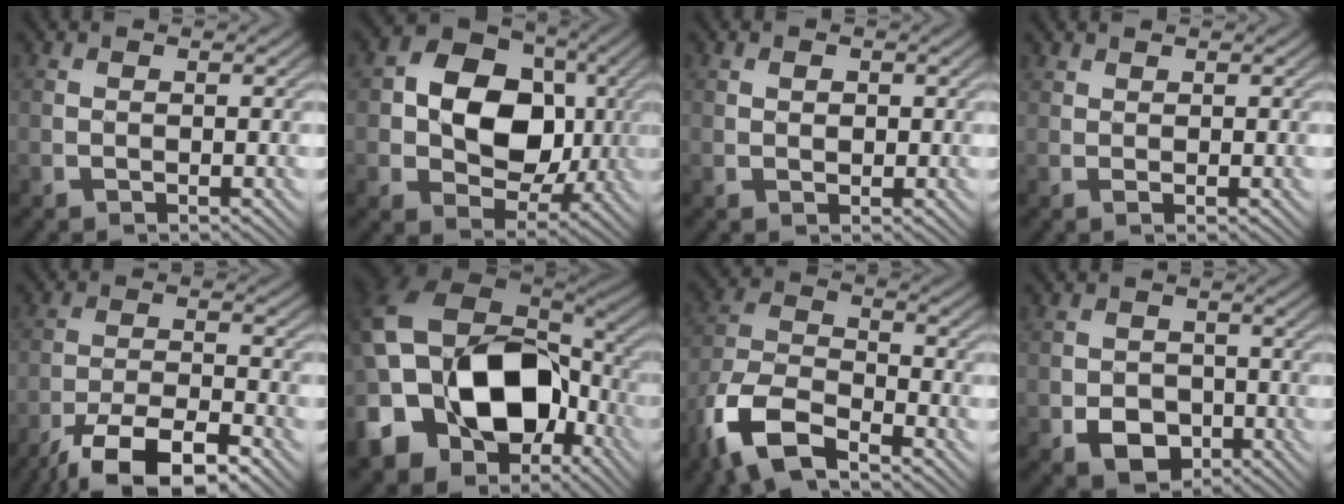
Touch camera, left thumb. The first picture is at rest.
{"total": 12.0, "force": [0.9, 9.3, 7.5], "torque": [-0.138, 0.003, 0.006]}
{"total": 1.0, "force": [0.3, 0.7, 0.5], "torque": [-0.010, -0.003, 0.006]}
{"total": 0.7, "force": [0.5, 0.2, 0.5], "torque": [-0.012, 0.002, 0.011]}
{"total": 9.9, "force": [-7.1, 2.7, 6.4], "torque": [-0.114, 0.001, -0.131]}
{"total": 18.0, "force": [-5.1, 12.8, 11.5], "torque": [-0.251, -0.030, -0.092]}
{"total": 10.6, "force": [-7.1, 4.2, 6.7], "torque": [-0.143, -0.015, -0.158]}
{"total": 4.8, "force": [-2.0, 3.7, 2.4], "torque": [-0.041, -0.011, -0.036]}